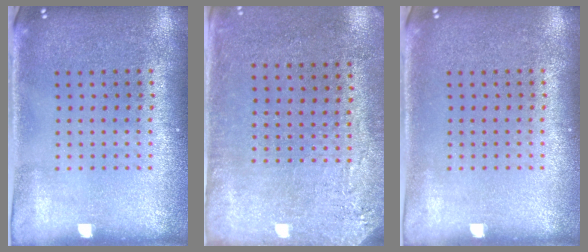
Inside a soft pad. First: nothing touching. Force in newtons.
{"total": 2.8, "press": 2.4, "slide": 1.6}
{"total": 0.0}